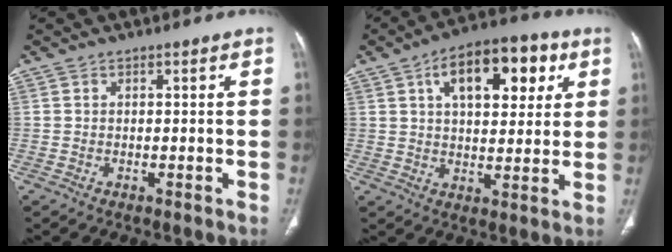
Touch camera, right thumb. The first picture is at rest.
{"total": 16.0, "force": [6.2, 8.2, 12.2], "torque": [-0.141, 0.002, 0.091]}